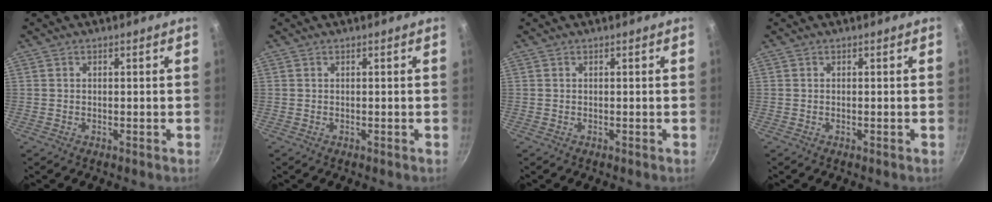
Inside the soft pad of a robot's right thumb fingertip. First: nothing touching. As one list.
[{"total": 0.0}, {"total": 0.0}, {"total": 0.0}]